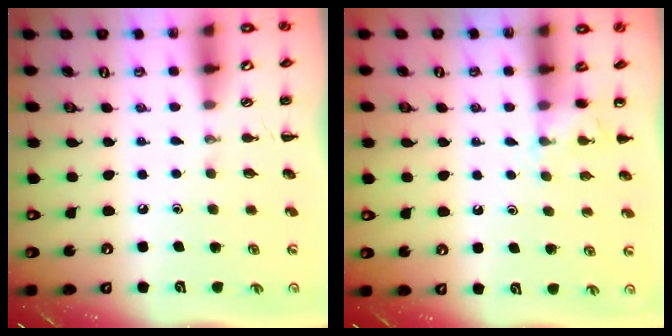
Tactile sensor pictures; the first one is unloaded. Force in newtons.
{"total": 4.8, "press": 4.6, "slide": 1.3}